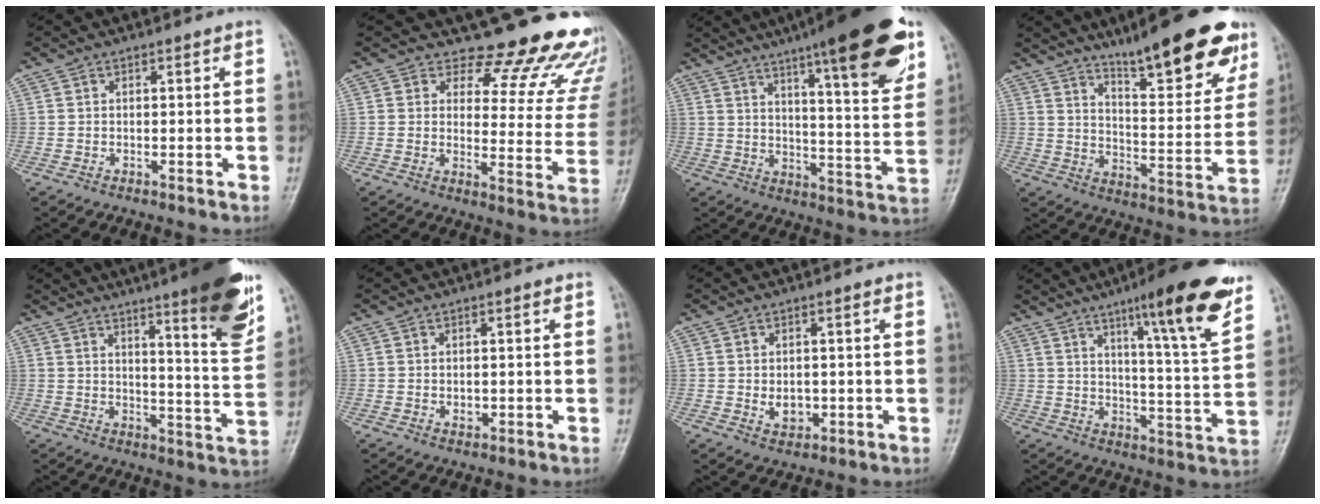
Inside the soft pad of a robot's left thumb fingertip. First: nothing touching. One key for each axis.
{"total": 18.5, "fx": 16.3, "fy": 7.0, "fz": 5.2, "tx": -0.006, "ty": -0.139, "tz": 0.172}
{"total": 23.1, "fx": 14.1, "fy": 4.3, "fz": 17.8, "tx": -0.234, "ty": -0.047, "tz": 0.200}
{"total": 20.9, "fx": 14.3, "fy": 4.8, "fz": 14.4, "tx": -0.164, "ty": -0.070, "tz": 0.214}
{"total": 17.9, "fx": 10.8, "fy": 2.4, "fz": 14.1, "tx": -0.169, "ty": -0.060, "tz": 0.148}
{"total": 1.5, "fx": 0.1, "fy": 1.1, "fz": 1.0, "tx": -0.008, "ty": -0.001, "tz": 0.004}
{"total": 3.3, "fx": -0.2, "fy": 2.5, "fz": 2.1, "tx": -0.021, "ty": -0.003, "tz": 0.005}
{"total": 18.0, "fx": 10.9, "fy": 2.0, "fz": 14.2, "tx": -0.185, "ty": -0.057, "tz": 0.161}